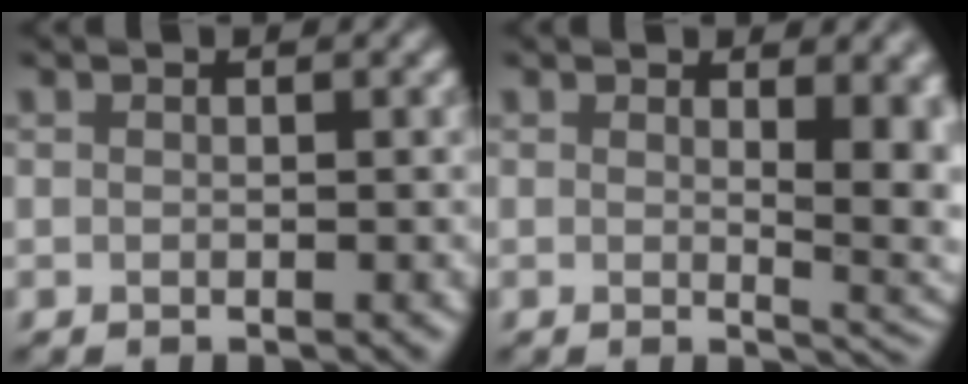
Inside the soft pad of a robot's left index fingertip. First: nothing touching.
{"total": 7.1, "force": [1.2, 2.9, 6.3], "torque": [-0.053, -0.010, 0.027]}